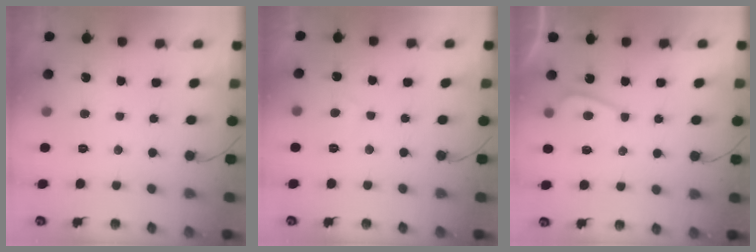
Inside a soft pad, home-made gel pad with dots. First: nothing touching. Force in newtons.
{"total": 0.0}
{"total": 3.5, "press": 3.3, "slide": 0.9}